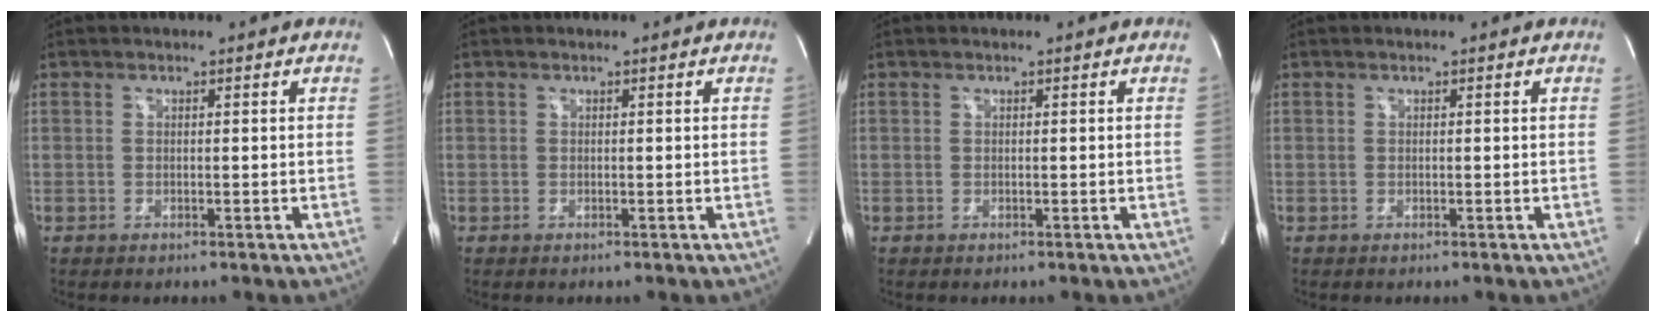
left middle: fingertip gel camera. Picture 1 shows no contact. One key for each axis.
{"total": 0.0}
{"total": 0.0}
{"total": 0.0}